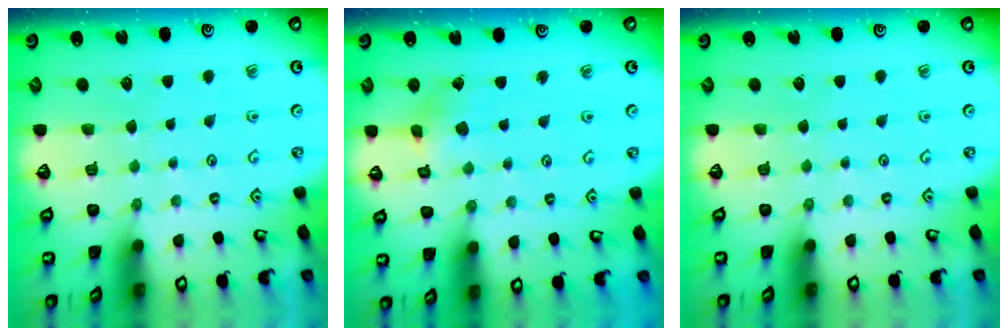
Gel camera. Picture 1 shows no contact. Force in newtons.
{"total": 2.5, "press": 2.5, "slide": 0.3}
{"total": 0.0}